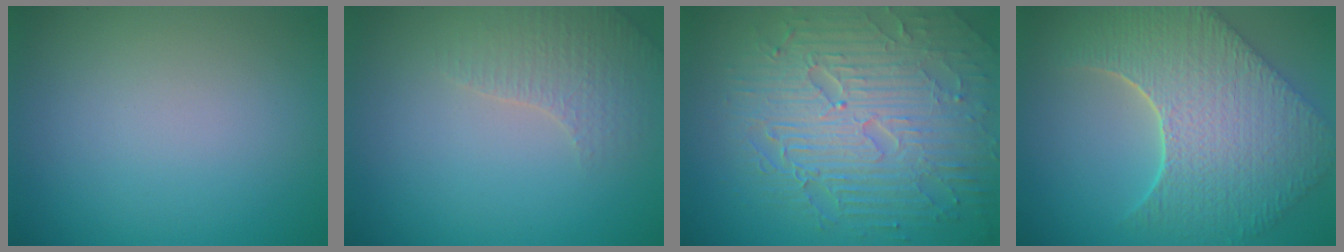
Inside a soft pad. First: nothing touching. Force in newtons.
{"total": 2.6, "press": 2.5, "slide": 0.5}
{"total": 9.7, "press": 6.5, "slide": 7.2}
{"total": 9.8, "press": 7.0, "slide": 6.9}